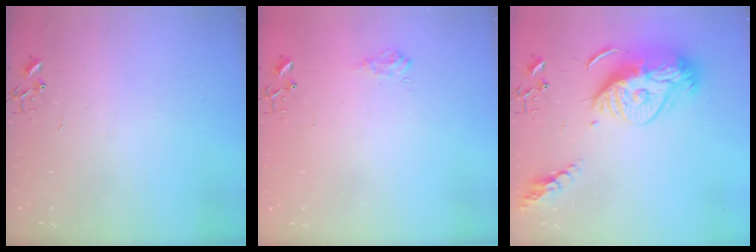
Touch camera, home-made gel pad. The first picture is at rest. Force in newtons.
{"total": 6.8, "press": 6.8, "slide": 0.8}
{"total": 18.4, "press": 18.3, "slide": 1.7}